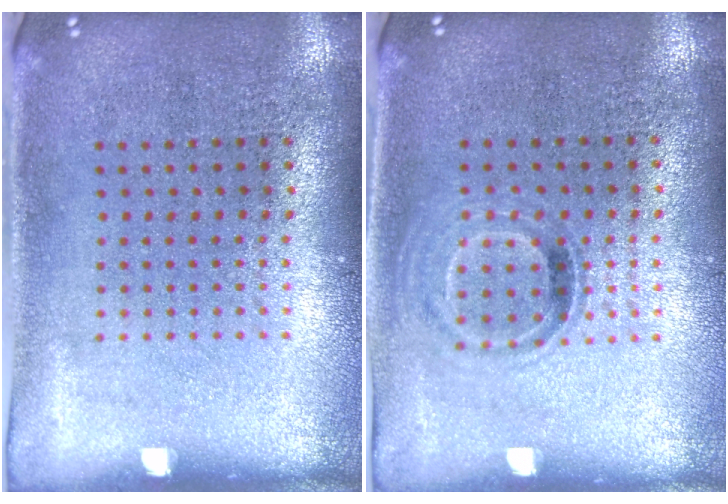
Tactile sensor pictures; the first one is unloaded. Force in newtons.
{"total": 1.0, "press": 0.8, "slide": 0.5}